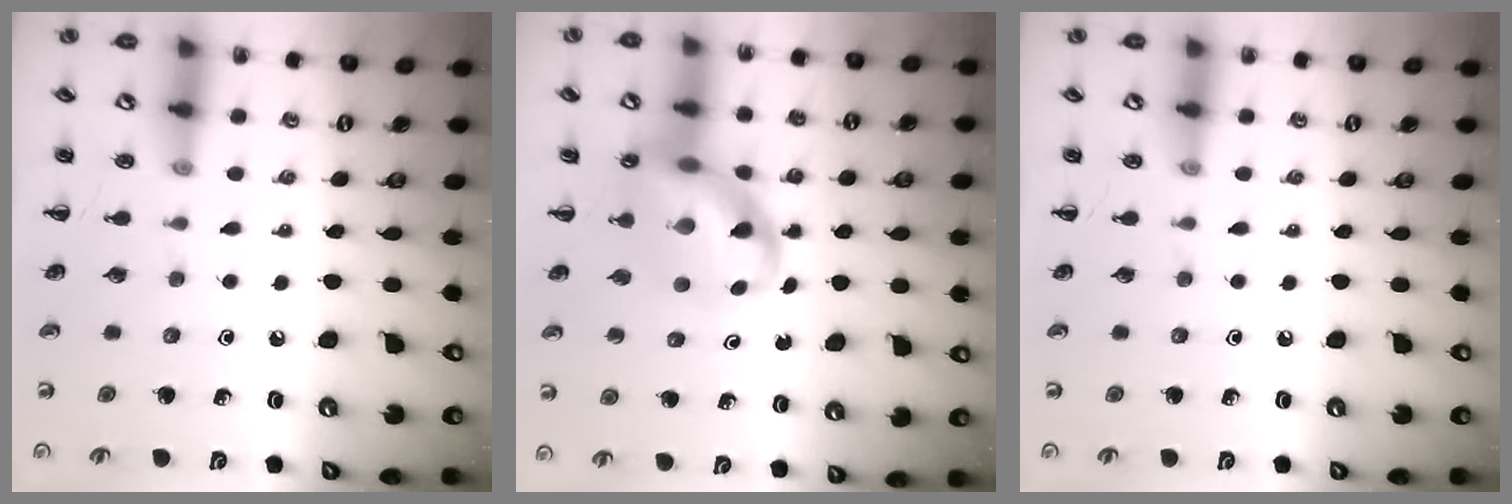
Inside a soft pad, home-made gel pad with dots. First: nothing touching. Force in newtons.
{"total": 11.7, "press": 11.4, "slide": 2.9}
{"total": 0.0}